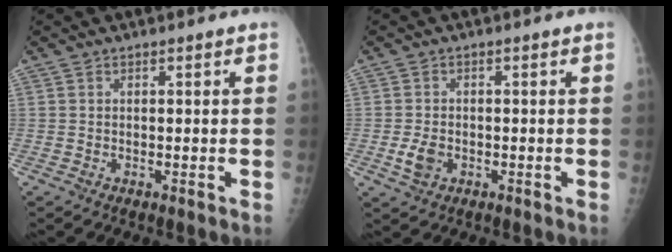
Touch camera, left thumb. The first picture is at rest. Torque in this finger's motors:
{"motor_torque": [-0.36, 0.39, 0.37, 0.04, 0.10]}